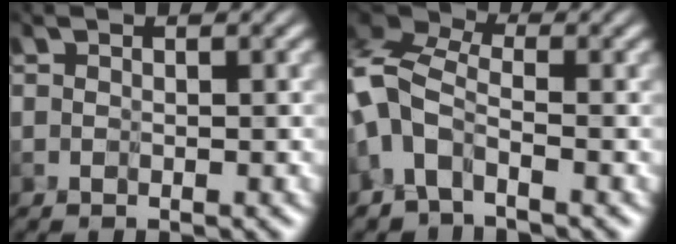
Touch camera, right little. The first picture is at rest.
{"total": 4.4, "force": [-2.6, 2.3, 2.7], "torque": [-0.066, 0.008, -0.067]}